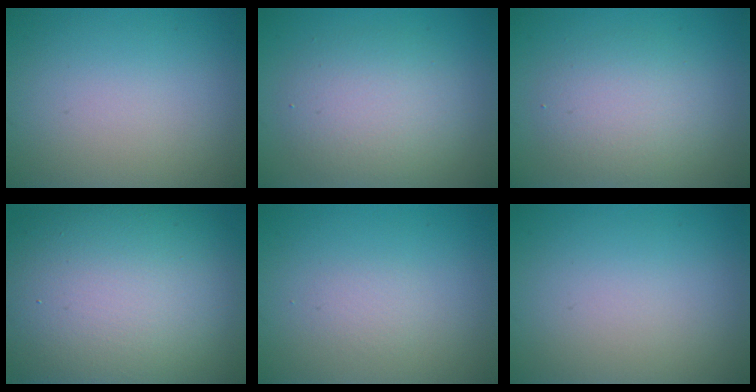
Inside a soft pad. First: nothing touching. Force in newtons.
{"total": 4.5, "press": 4.5, "slide": 0.4}
{"total": 3.7, "press": 3.7, "slide": 0.0}
{"total": 17.5, "press": 17.4, "slide": 0.7}
{"total": 0.9, "press": 0.9, "slide": 0.0}
{"total": 0.0}